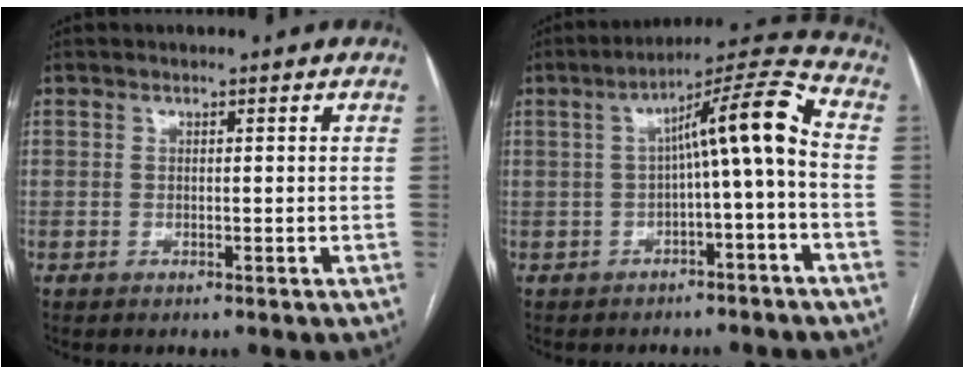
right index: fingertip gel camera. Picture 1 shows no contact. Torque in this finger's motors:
{"motor_torque": [1.02, -0.30, 0.56, 0.14]}